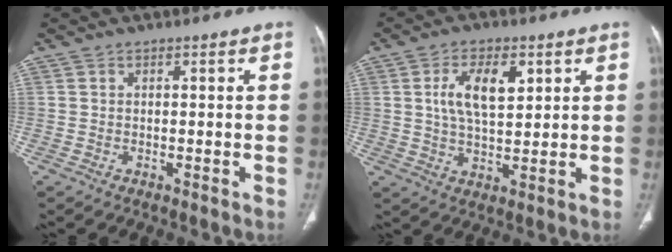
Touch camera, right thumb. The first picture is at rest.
{"total": 9.0, "force": [2.9, 4.4, 7.3], "torque": [-0.119, -0.008, 0.055]}